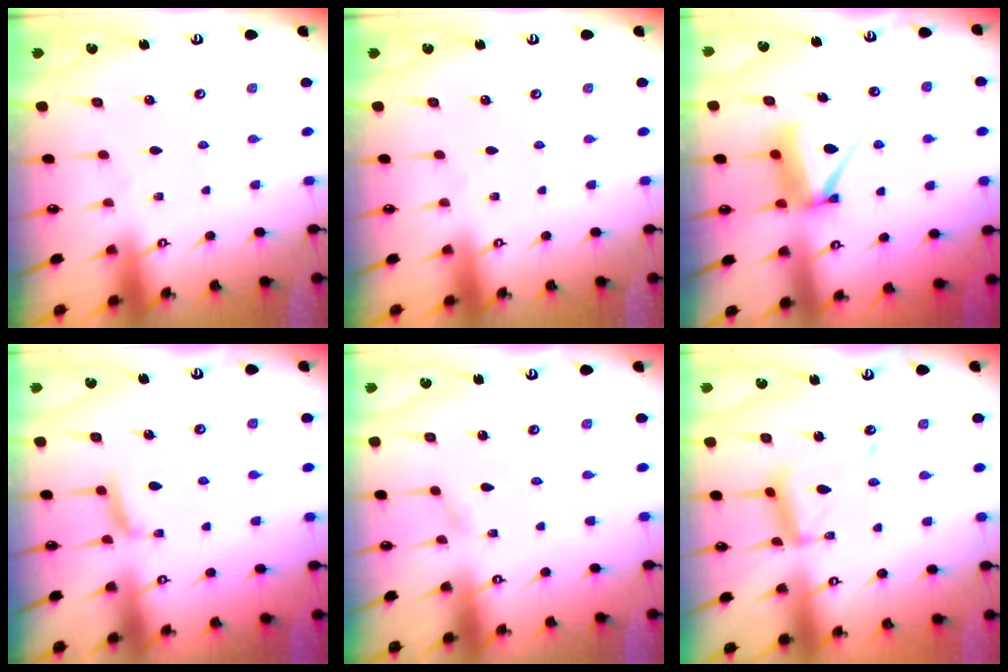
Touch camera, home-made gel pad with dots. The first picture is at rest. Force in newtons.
{"total": 0.0}
{"total": 8.8, "press": 8.7, "slide": 1.0}
{"total": 6.7, "press": 6.6, "slide": 0.8}
{"total": 1.8, "press": 1.8, "slide": 0.2}
{"total": 13.2, "press": 13.1, "slide": 1.1}